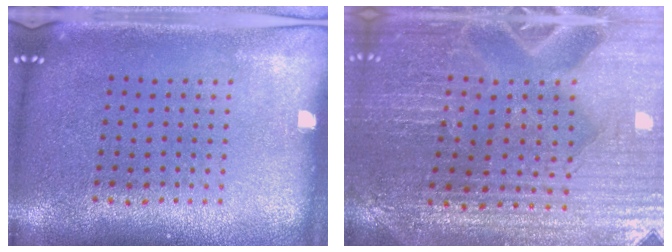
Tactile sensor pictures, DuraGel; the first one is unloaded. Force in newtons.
{"total": 2.9, "press": 2.8, "slide": 0.3}